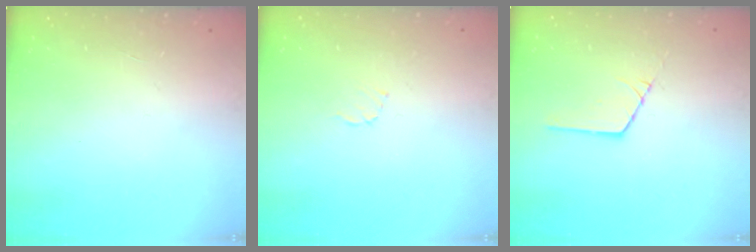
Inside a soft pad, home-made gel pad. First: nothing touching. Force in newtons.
{"total": 3.6, "press": 3.6, "slide": 0.3}
{"total": 1.3, "press": 1.3, "slide": 0.2}